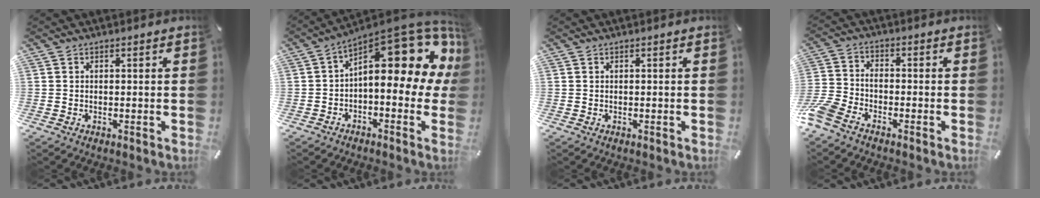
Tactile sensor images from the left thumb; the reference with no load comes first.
{"total": 17.8, "force": [7.4, 7.9, 14.1], "torque": [-0.177, -0.071, 0.125]}
{"total": 0.0}
{"total": 6.5, "force": [-4.5, 3.4, 3.2], "torque": [-0.101, -0.001, -0.096]}